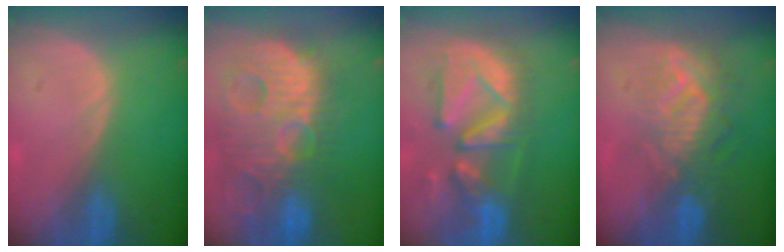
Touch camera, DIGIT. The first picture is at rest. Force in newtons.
{"total": 14.6, "press": 12.6, "slide": 7.3}
{"total": 12.6, "press": 11.1, "slide": 6.0}
{"total": 9.5, "press": 8.4, "slide": 4.4}